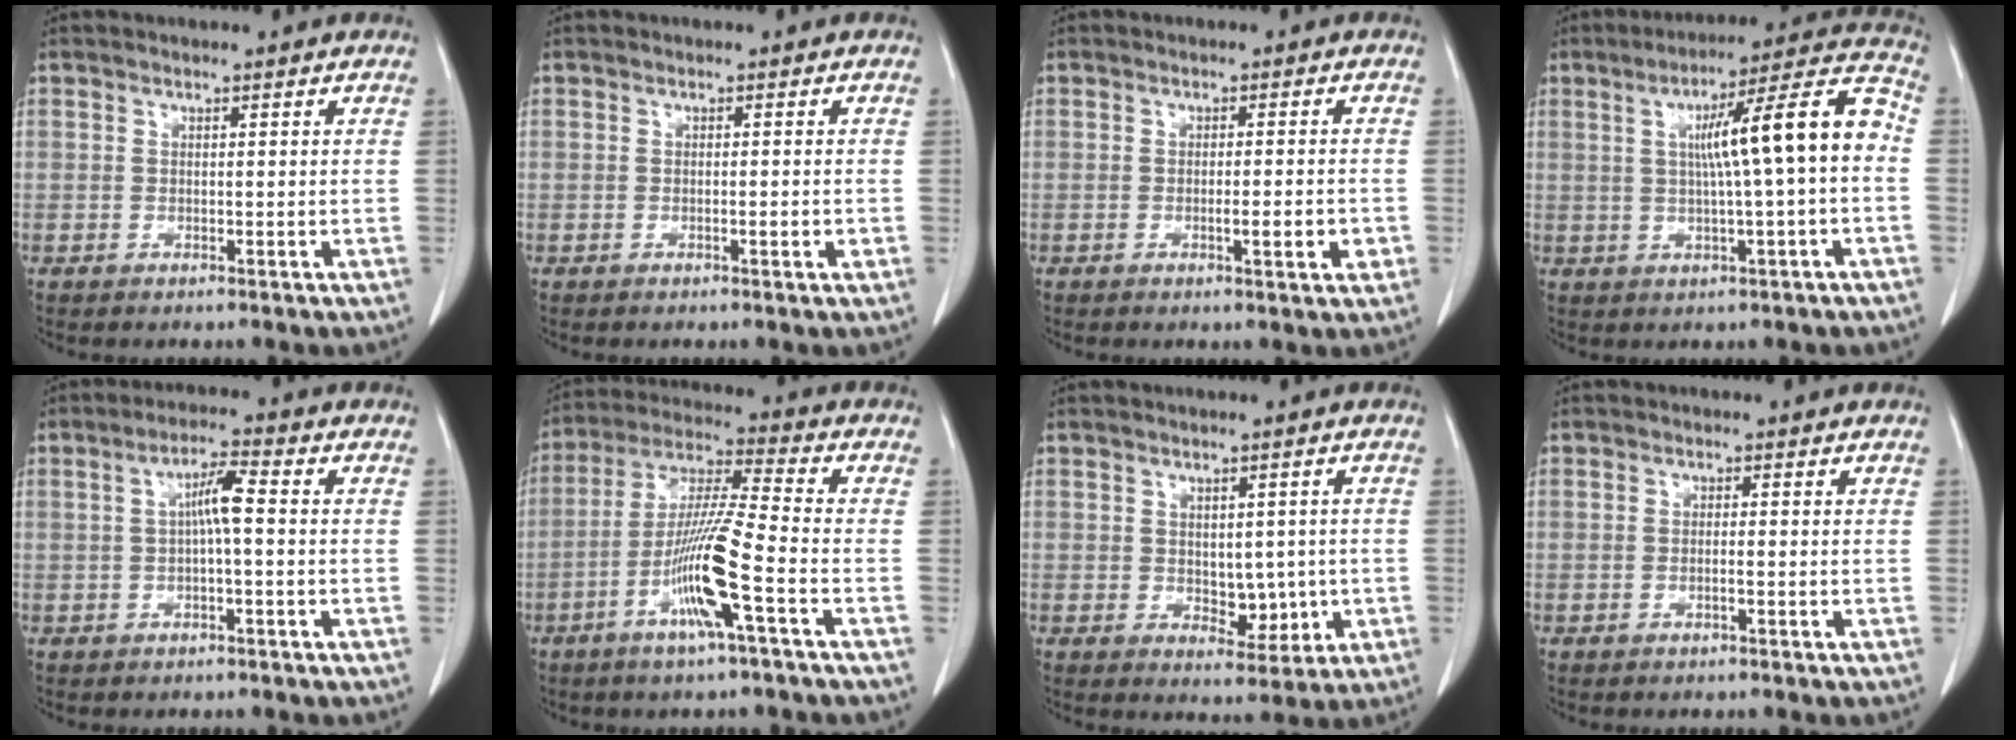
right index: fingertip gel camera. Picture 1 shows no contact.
{"total": 1.2, "force": [-0.3, 0.1, 1.1], "torque": [-0.019, -0.001, -0.004]}
{"total": 3.7, "force": [-1.1, 0.5, 3.5], "torque": [-0.051, -0.003, -0.014]}
{"total": 12.8, "force": [0.5, 0.1, 12.8], "torque": [-0.188, 0.025, 0.003]}
{"total": 4.3, "force": [0.1, 0.3, 4.3], "torque": [-0.077, 0.012, 0.002]}
{"total": 12.1, "force": [-4.7, -0.5, 11.1], "torque": [-0.220, -0.005, -0.094]}
{"total": 4.9, "force": [-0.4, 2.9, 4.0], "torque": [-0.045, -0.001, 0.006]}
{"total": 0.7, "force": [-0.3, -0.1, 0.6], "torque": [-0.012, 0.001, -0.006]}